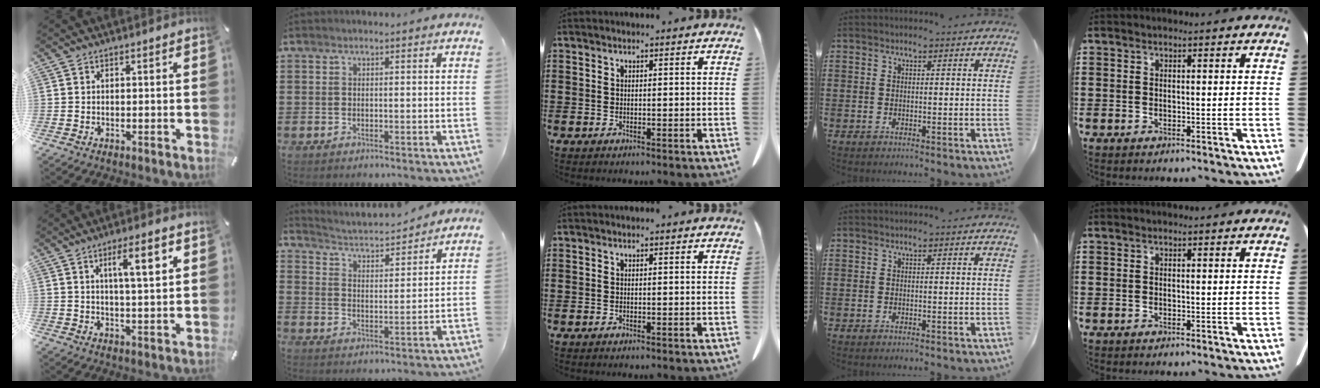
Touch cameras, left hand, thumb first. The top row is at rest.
{"thumb": {"total": 9.3, "force": [3.6, 2.0, 8.4], "torque": [-0.130, -0.011, 0.049]}, "index": {"total": 2.8, "force": [2.8, -0.1, 0.4], "torque": [-0.026, -0.029, 0.039]}}